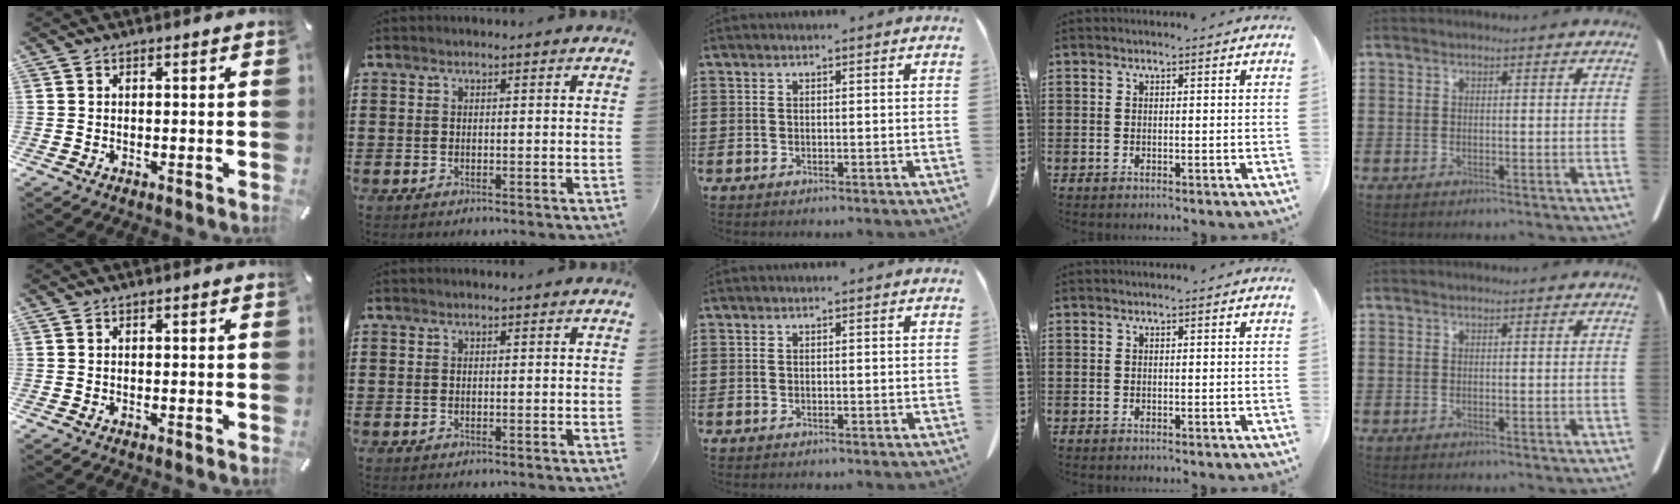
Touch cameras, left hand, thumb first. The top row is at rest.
{}